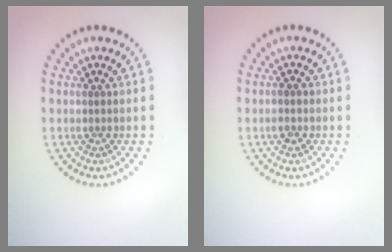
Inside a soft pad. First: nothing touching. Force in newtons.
{"total": 1.1, "press": 1.0, "slide": 0.4}